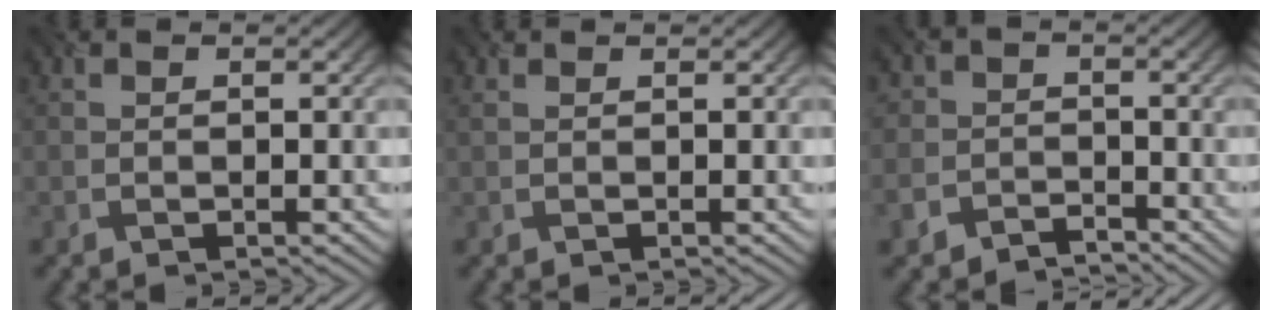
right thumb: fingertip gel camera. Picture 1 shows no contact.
{"total": 0.8, "force": [0.8, -0.2, -0.1], "torque": [-0.006, 0.002, 0.012]}
{"total": 3.9, "force": [-3.1, 2.3, 0.5], "torque": [-0.011, -0.006, -0.072]}